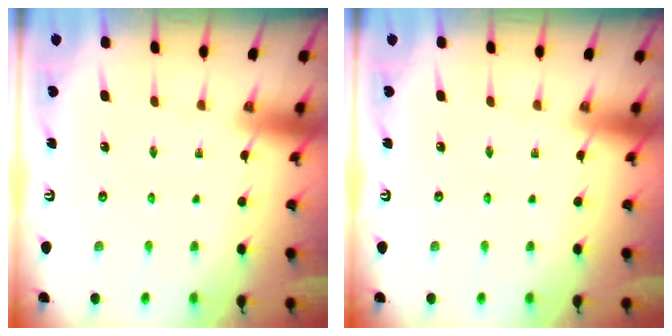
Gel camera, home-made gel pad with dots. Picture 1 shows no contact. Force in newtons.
{"total": 0.0}